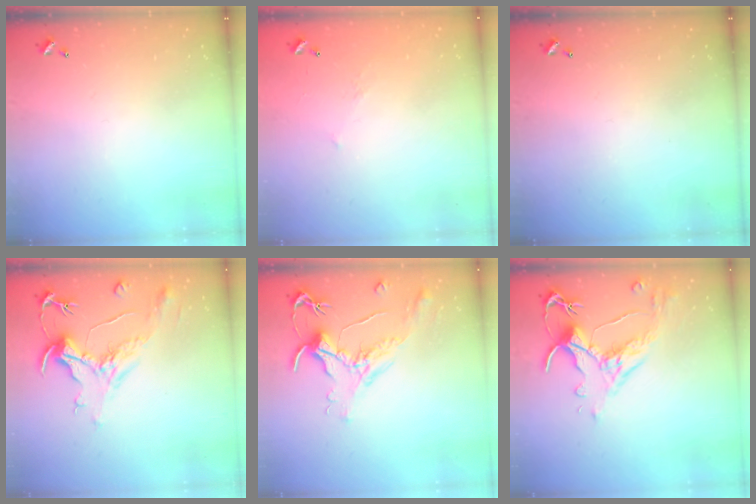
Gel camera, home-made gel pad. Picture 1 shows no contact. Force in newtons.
{"total": 5.7, "press": 5.6, "slide": 0.9}
{"total": 0.0}
{"total": 2.1, "press": 1.6, "slide": 1.4}
{"total": 1.6, "press": 1.5, "slide": 0.7}
{"total": 2.6, "press": 2.2, "slide": 1.3}